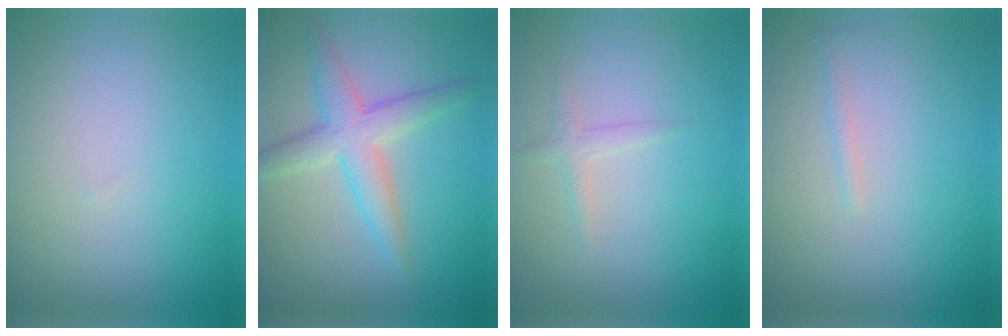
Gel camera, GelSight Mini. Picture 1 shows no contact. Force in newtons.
{"total": 4.0, "press": 4.0, "slide": 0.1}
{"total": 1.1, "press": 1.1, "slide": 0.0}
{"total": 0.6, "press": 0.6, "slide": 0.0}